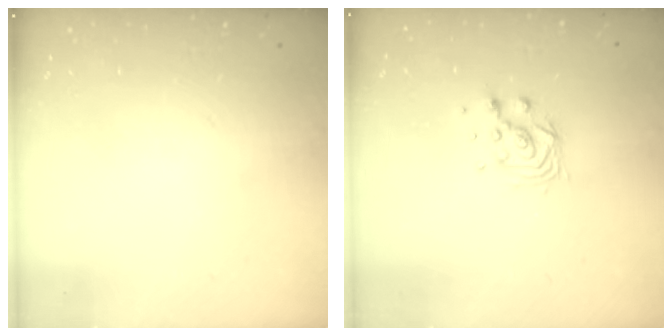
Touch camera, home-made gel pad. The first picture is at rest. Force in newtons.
{"total": 8.3, "press": 8.3, "slide": 0.5}